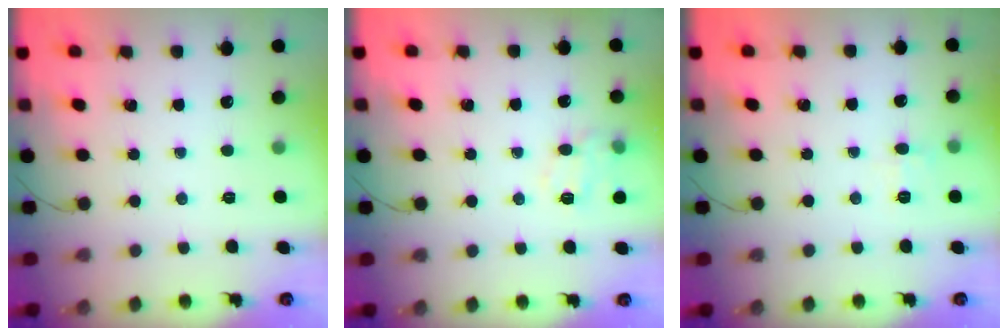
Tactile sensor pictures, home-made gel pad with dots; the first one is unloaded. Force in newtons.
{"total": 10.4, "press": 10.3, "slide": 0.9}
{"total": 5.5, "press": 5.3, "slide": 1.6}